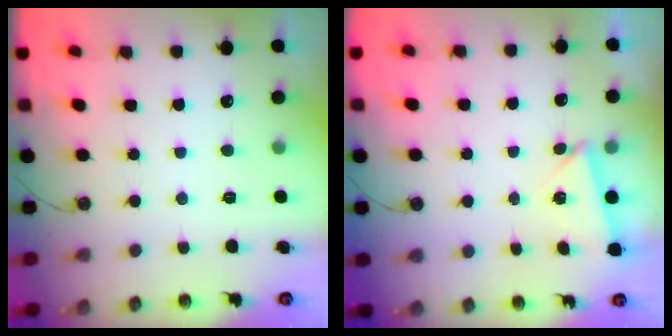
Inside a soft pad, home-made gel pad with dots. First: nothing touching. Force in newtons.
{"total": 2.9, "press": 2.8, "slide": 0.6}